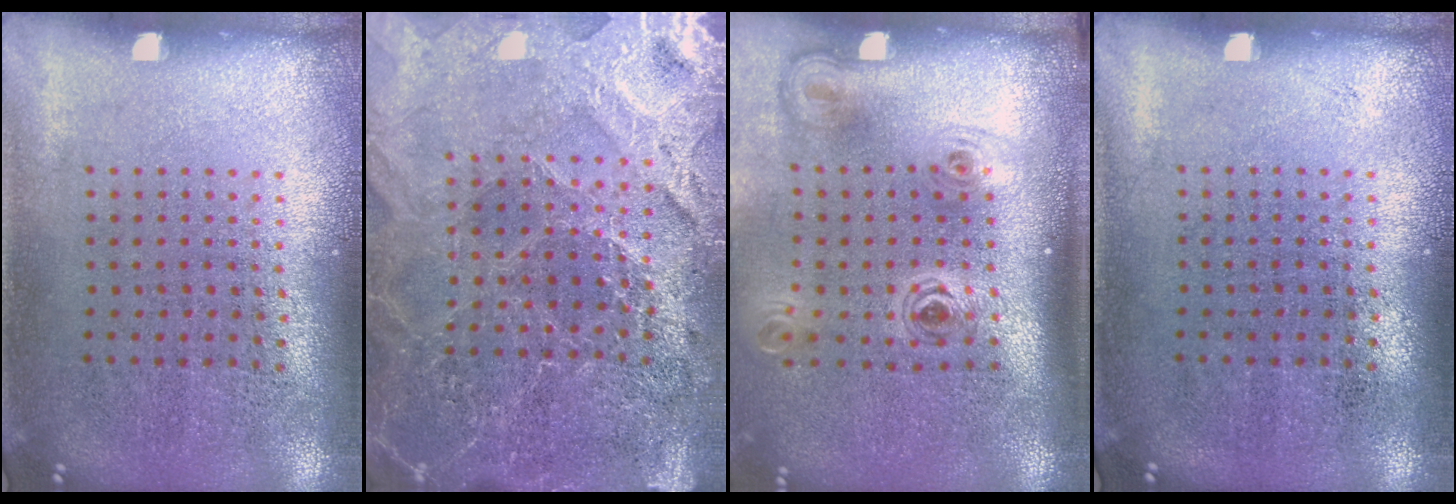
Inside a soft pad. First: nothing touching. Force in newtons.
{"total": 4.2, "press": 4.0, "slide": 1.4}
{"total": 2.1, "press": 1.4, "slide": 1.6}
{"total": 0.0}